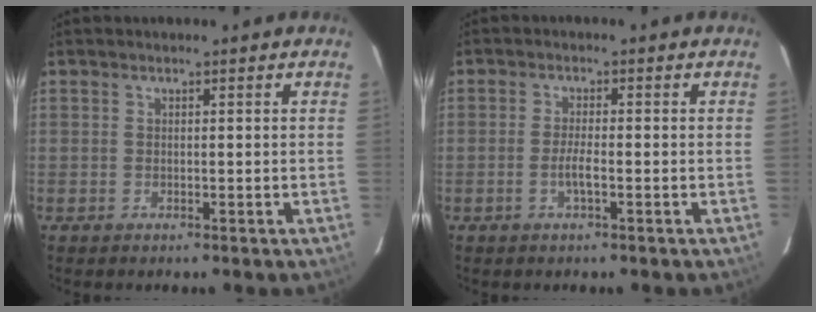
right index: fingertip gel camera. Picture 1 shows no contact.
{"total": 2.8, "force": [-1.1, 0.3, 2.6], "torque": [-0.052, -0.001, -0.021]}